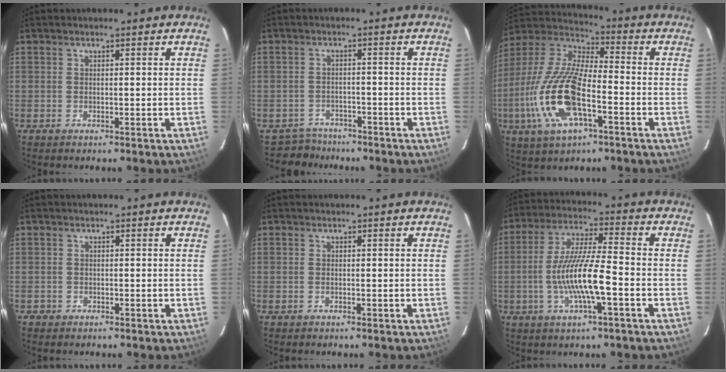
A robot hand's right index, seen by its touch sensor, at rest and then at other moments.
{"total": 4.5, "force": [-3.7, 2.5, -0.6], "torque": [-0.002, 0.009, -0.061]}
{"total": 18.9, "force": [-6.2, 6.8, 16.5], "torque": [-0.353, -0.015, -0.123]}
{"total": 1.0, "force": [-0.5, 0.8, -0.1], "torque": [-0.002, 0.005, -0.008]}
{"total": 0.0}
{"total": 12.4, "force": [-3.5, 1.4, 11.8], "torque": [-0.235, -0.003, -0.066]}